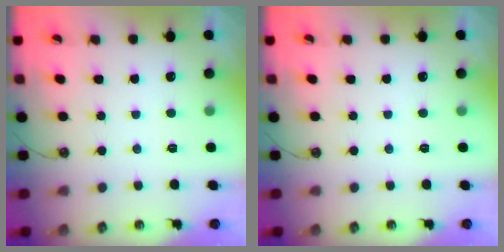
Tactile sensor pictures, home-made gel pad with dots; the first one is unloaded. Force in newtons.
{"total": 0.0}